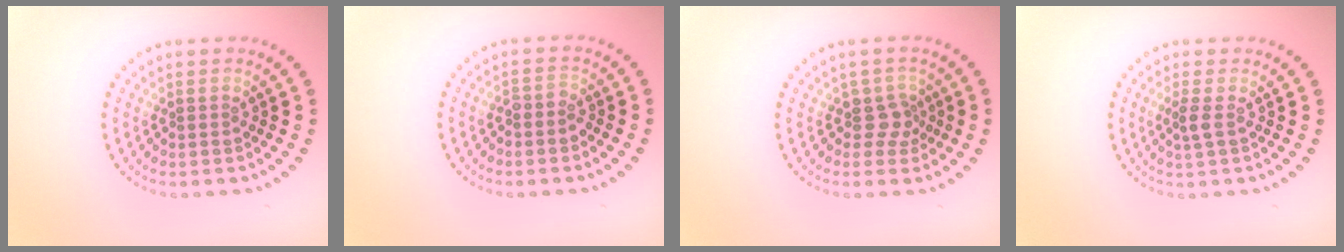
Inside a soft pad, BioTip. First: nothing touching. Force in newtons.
{"total": 1.1, "press": 0.8, "slide": 0.7}
{"total": 1.9, "press": 1.4, "slide": 1.2}
{"total": 1.2, "press": 1.0, "slide": 0.6}